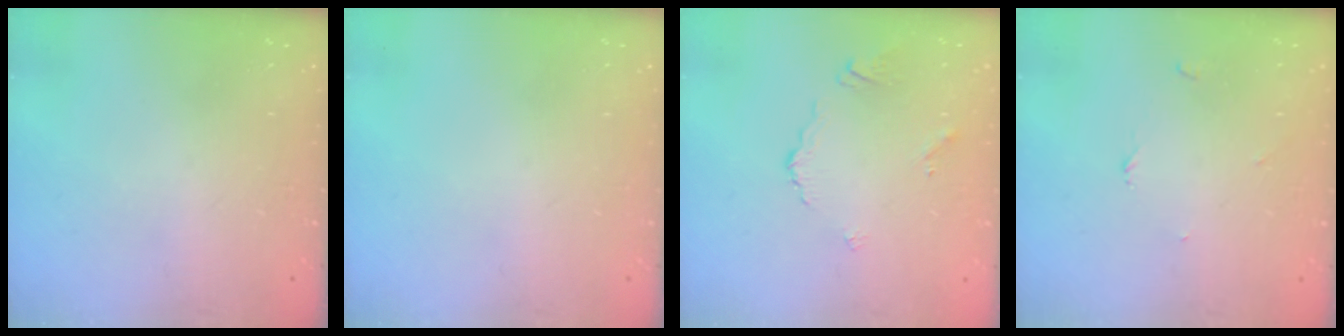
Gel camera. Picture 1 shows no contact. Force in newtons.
{"total": 0.0}
{"total": 3.5, "press": 3.5, "slide": 0.6}
{"total": 2.5, "press": 2.5, "slide": 0.3}